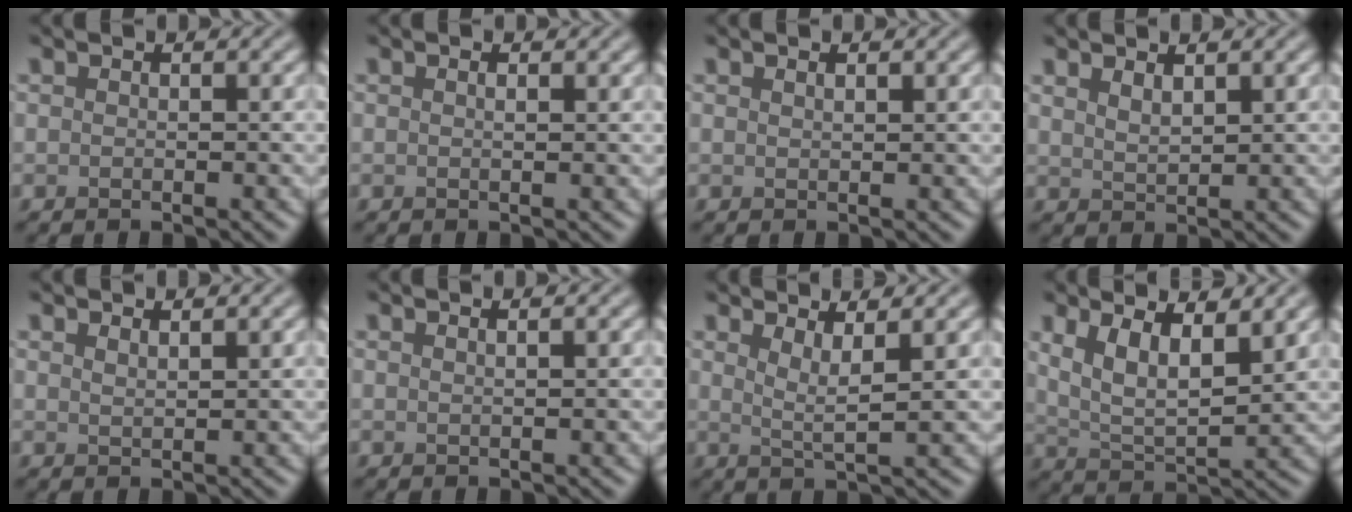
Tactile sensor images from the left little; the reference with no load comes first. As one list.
[{"total": 0.9, "force": [0.5, 0.3, 0.8], "torque": [-0.009, -0.003, 0.003]}, {"total": 0.7, "force": [0.5, 0.1, 0.4], "torque": [-0.006, -0.001, 0.010]}, {"total": 1.6, "force": [1.3, 0.5, 0.9], "torque": [-0.021, -0.003, 0.027]}, {"total": 1.1, "force": [0.9, 0.2, 0.5], "torque": [-0.005, 0.001, 0.016]}, {"total": 1.1, "force": [0.6, 0.4, 0.8], "torque": [-0.004, 0.001, 0.000]}, {"total": 2.7, "force": [1.5, 0.5, 2.2], "torque": [-0.032, -0.006, 0.026]}, {"total": 5.7, "force": [2.8, 2.2, 4.5], "torque": [-0.089, -0.003, 0.047]}]